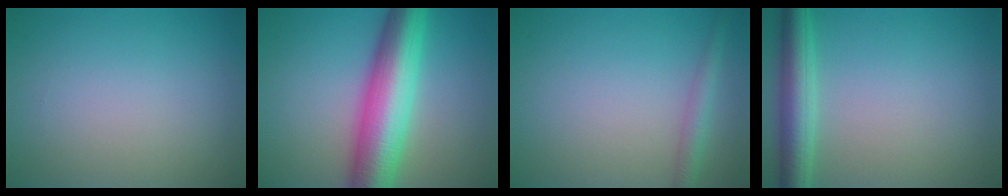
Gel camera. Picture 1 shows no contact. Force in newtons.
{"total": 9.7, "press": 9.7, "slide": 0.2}
{"total": 2.0, "press": 2.0, "slide": 0.1}
{"total": 4.4, "press": 4.4, "slide": 0.1}